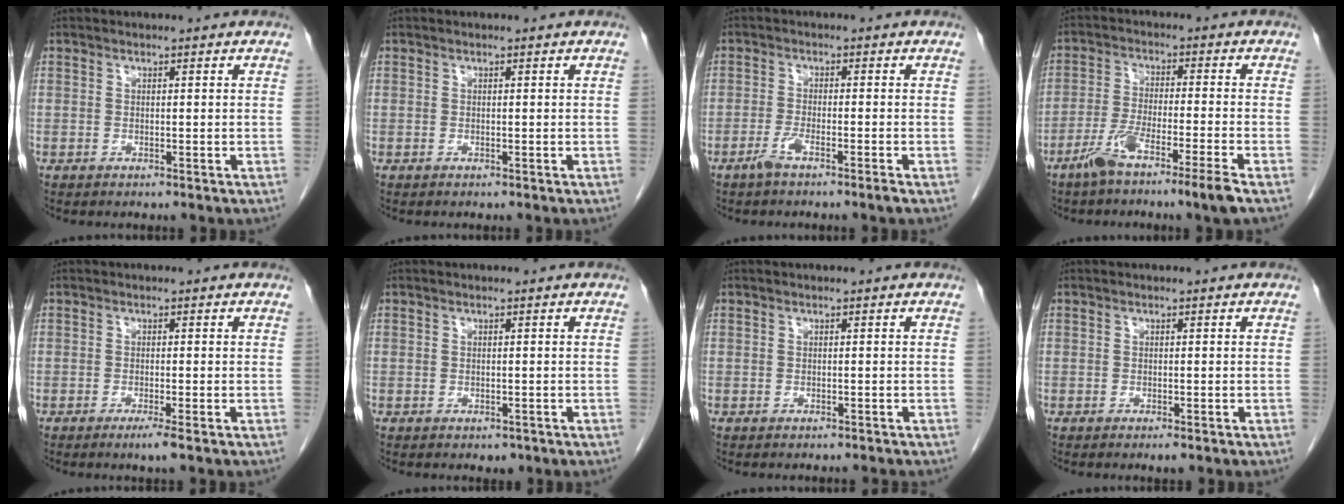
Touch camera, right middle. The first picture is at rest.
{"total": 0.0}
{"total": 3.0, "force": [-2.1, -0.3, 2.1], "torque": [-0.045, -0.005, -0.045]}
{"total": 8.1, "force": [-5.3, -0.6, 6.0], "torque": [-0.112, -0.014, -0.101]}
{"total": 2.0, "force": [-1.2, -0.3, 1.6], "torque": [-0.027, -0.006, -0.021]}
{"total": 1.0, "force": [-0.5, 0.6, 0.5], "torque": [-0.006, 0.000, -0.001]}
{"total": 0.9, "force": [-0.9, -0.1, 0.1], "torque": [-0.004, -0.001, -0.013]}
{"total": 1.1, "force": [-0.7, 0.2, 0.8], "torque": [-0.010, -0.003, -0.008]}